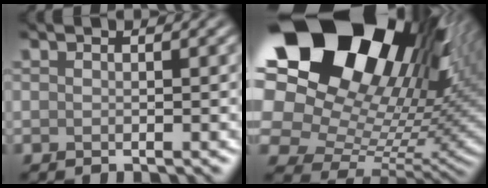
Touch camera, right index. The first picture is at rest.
{"total": 21.3, "force": [10.7, 13.1, 12.9], "torque": [-0.233, 0.023, 0.198]}